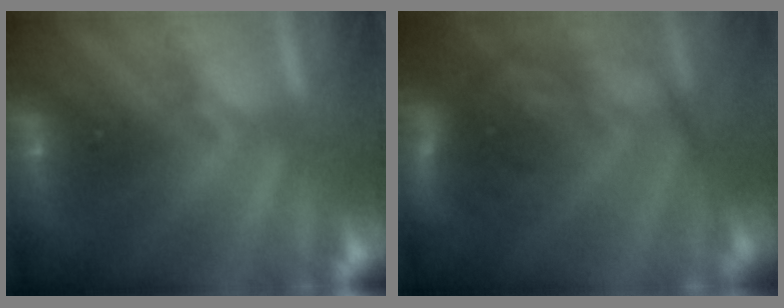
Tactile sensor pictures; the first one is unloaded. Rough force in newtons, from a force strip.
{"total": 6.8}